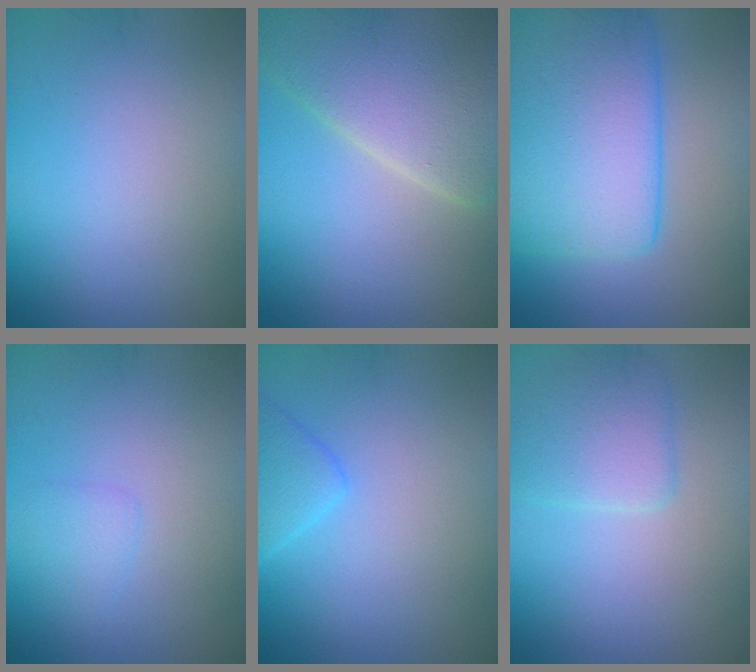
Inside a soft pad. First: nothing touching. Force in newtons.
{"total": 7.6, "press": 7.6, "slide": 0.4}
{"total": 10.9, "press": 10.9, "slide": 0.4}
{"total": 1.1, "press": 1.1, "slide": 0.1}
{"total": 2.3, "press": 2.3, "slide": 0.3}
{"total": 2.9, "press": 2.9, "slide": 0.3}